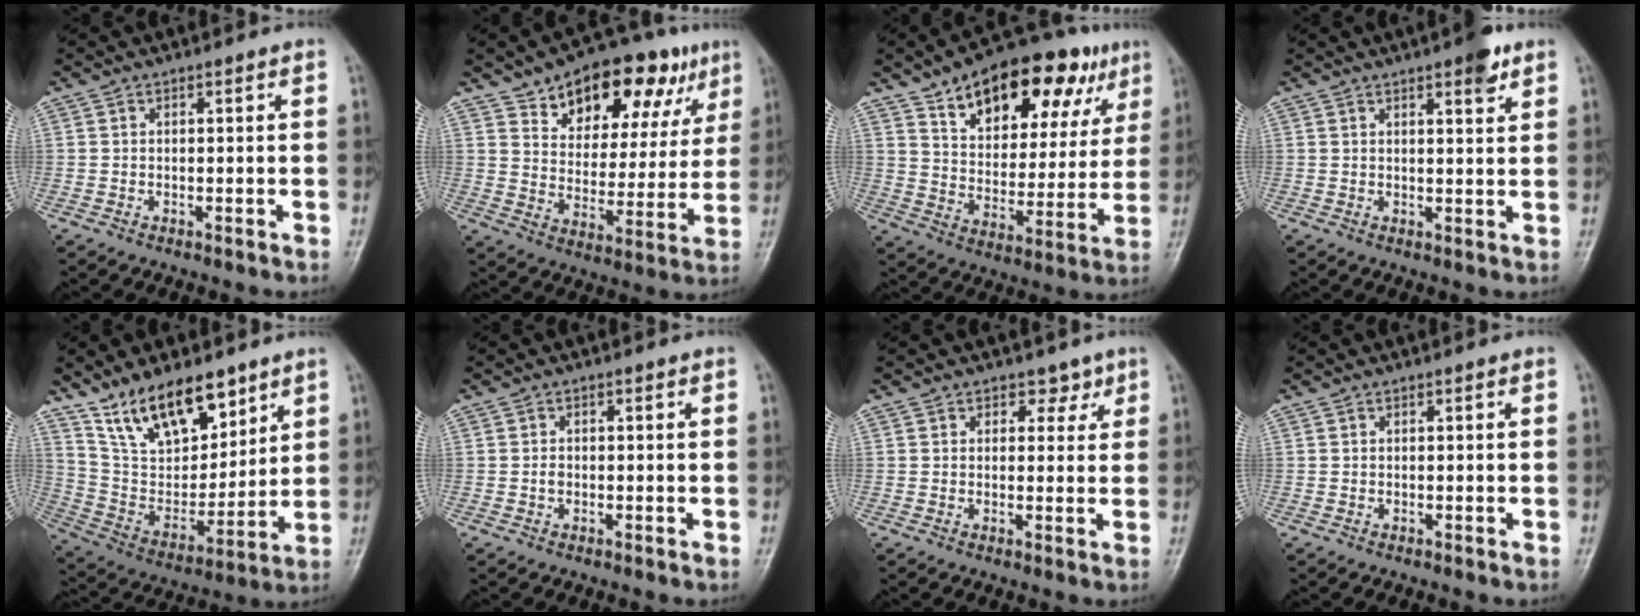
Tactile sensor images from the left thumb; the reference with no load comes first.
{"total": 19.8, "force": [11.4, 10.4, 12.4], "torque": [-0.127, -0.025, 0.174]}
{"total": 23.2, "force": [13.1, 11.6, 15.3], "torque": [-0.181, -0.018, 0.202]}
{"total": 4.5, "force": [2.8, 1.1, 3.3], "torque": [-0.039, -0.013, 0.036]}
{"total": 17.4, "force": [11.8, 8.4, 9.6], "torque": [-0.114, -0.062, 0.228]}
{"total": 1.0, "force": [-0.3, 0.8, 0.6], "torque": [-0.008, 0.002, -0.006]}
{"total": 3.0, "force": [1.9, 2.2, 0.8], "torque": [0.015, -0.009, 0.022]}
{"total": 0.0}